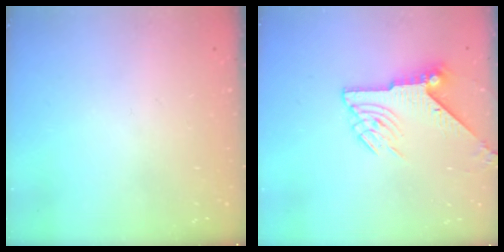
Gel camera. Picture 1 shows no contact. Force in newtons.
{"total": 8.4, "press": 8.3, "slide": 0.9}